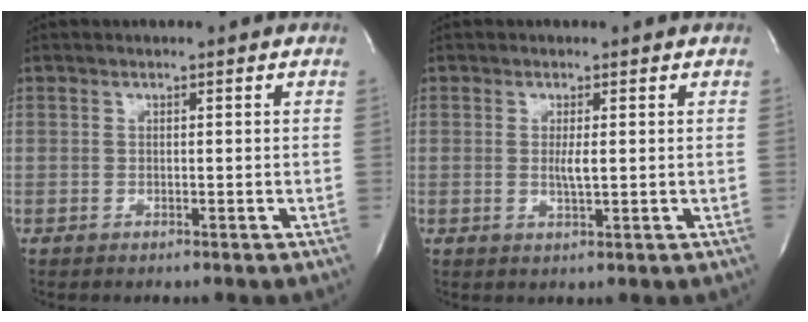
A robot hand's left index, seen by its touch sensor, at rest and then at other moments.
{"total": 2.0, "force": [0.2, 0.2, 2.0], "torque": [-0.043, -0.003, 0.005]}